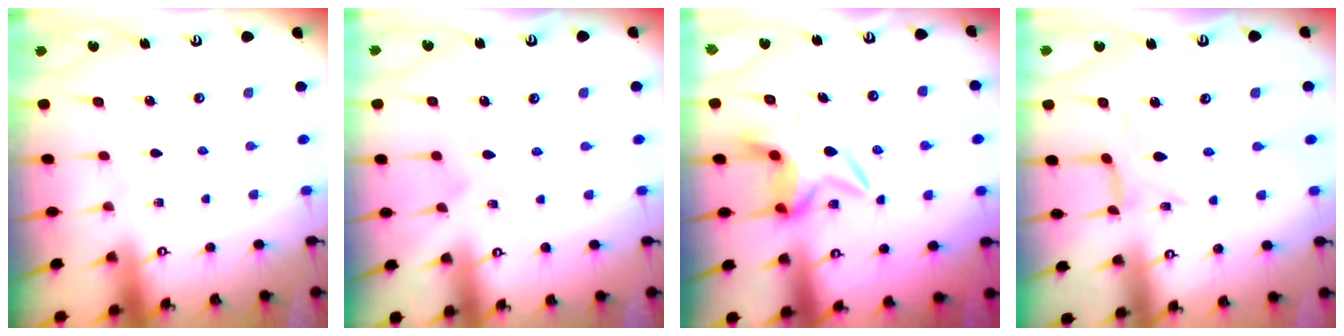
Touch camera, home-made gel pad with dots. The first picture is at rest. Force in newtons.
{"total": 0.0}
{"total": 5.6, "press": 5.5, "slide": 1.3}
{"total": 2.3, "press": 2.3, "slide": 0.2}